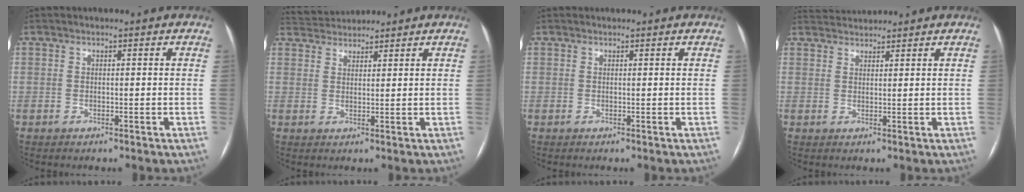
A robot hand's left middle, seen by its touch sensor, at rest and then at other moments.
{"total": 4.4, "force": [4.3, 0.7, 0.1], "torque": [-0.008, 0.031, 0.079]}
{"total": 0.0}
{"total": 3.4, "force": [3.4, 0.2, 0.0], "torque": [-0.006, 0.026, 0.064]}